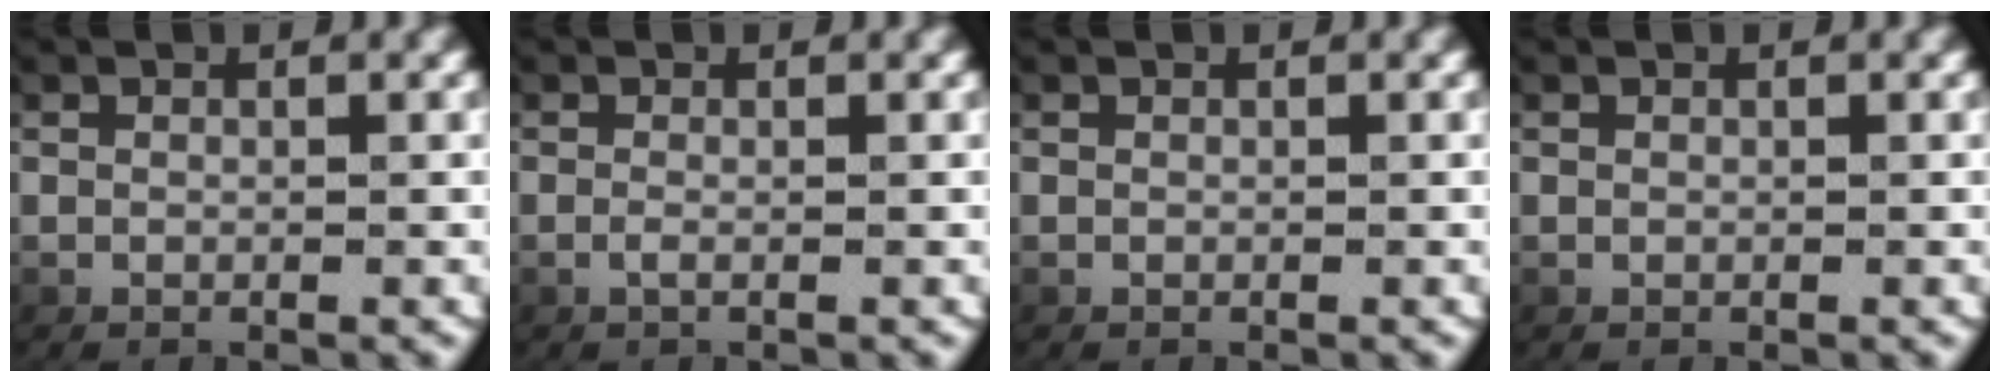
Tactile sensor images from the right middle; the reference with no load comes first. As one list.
[{"total": 0.7, "force": [-0.5, 0.0, 0.5], "torque": [-0.020, -0.006, -0.005]}, {"total": 0.0}, {"total": 0.0}]